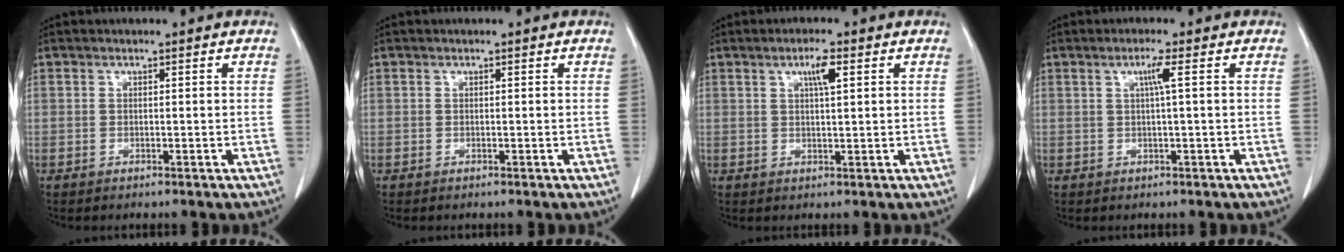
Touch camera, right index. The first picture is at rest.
{"total": 0.0}
{"total": 3.2, "force": [1.4, 0.4, 2.9], "torque": [-0.051, 0.000, 0.022]}
{"total": 2.3, "force": [0.6, -0.5, 2.2], "torque": [-0.043, 0.002, 0.012]}